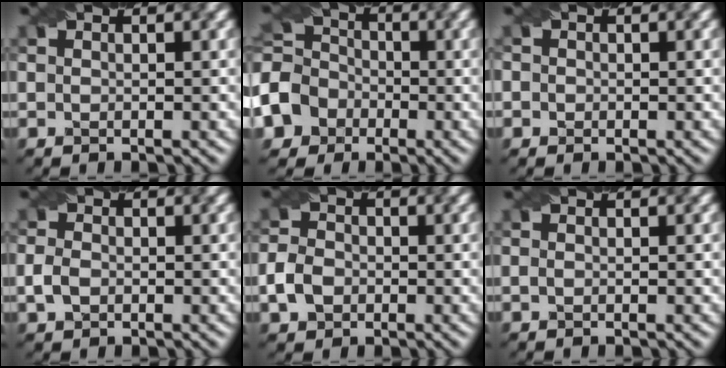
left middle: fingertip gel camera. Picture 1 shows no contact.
{"total": 7.1, "force": [-3.1, 5.8, 2.6], "torque": [-0.054, 0.001, -0.066]}
{"total": 0.8, "force": [-0.3, 0.7, -0.1], "torque": [0.011, -0.002, -0.009]}
{"total": 1.9, "force": [-0.7, 1.5, 1.0], "torque": [-0.020, -0.003, -0.014]}
{"total": 3.0, "force": [-1.2, 2.4, 1.3], "torque": [-0.026, 0.000, -0.025]}
{"total": 0.0}